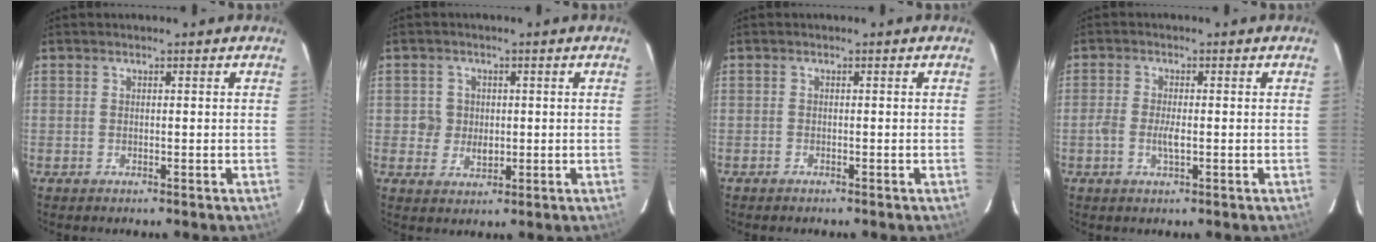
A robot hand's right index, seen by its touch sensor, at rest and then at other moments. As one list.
[{"total": 4.0, "force": [0.1, 3.9, 0.8], "torque": [-0.014, 0.009, 0.001]}, {"total": 0.7, "force": [-0.7, 0.3, 0.0], "torque": [-0.004, 0.001, -0.013]}, {"total": 3.3, "force": [-0.9, 1.2, 3.0], "torque": [-0.064, -0.001, -0.019]}]